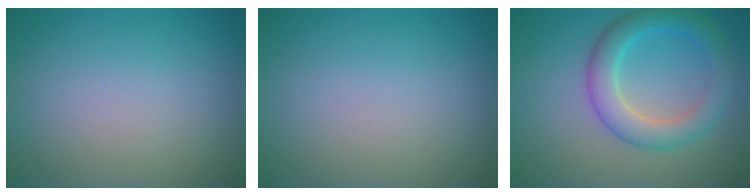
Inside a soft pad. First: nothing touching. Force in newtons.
{"total": 0.0}
{"total": 4.6, "press": 4.6, "slide": 0.2}